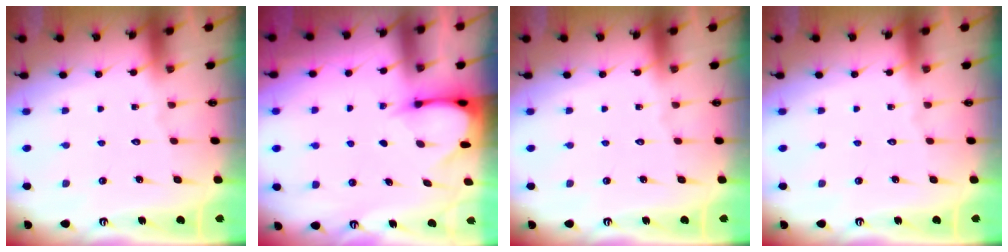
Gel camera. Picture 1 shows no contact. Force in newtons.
{"total": 3.5, "press": 3.4, "slide": 0.3}
{"total": 0.0}
{"total": 0.0}